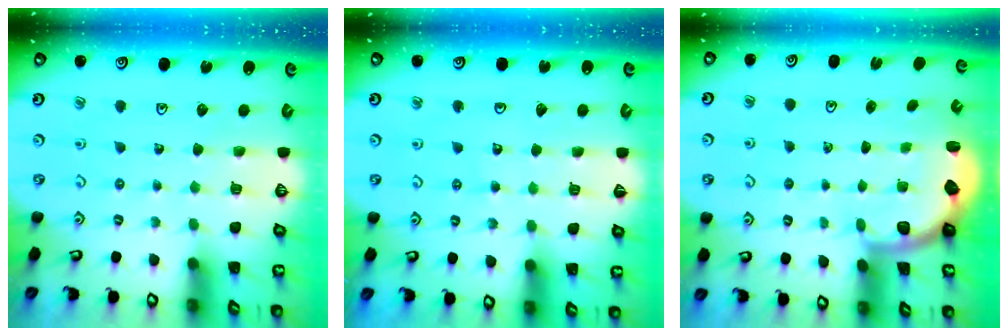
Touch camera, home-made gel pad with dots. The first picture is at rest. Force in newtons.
{"total": 5.7, "press": 5.6, "slide": 1.0}
{"total": 2.2, "press": 2.0, "slide": 1.1}